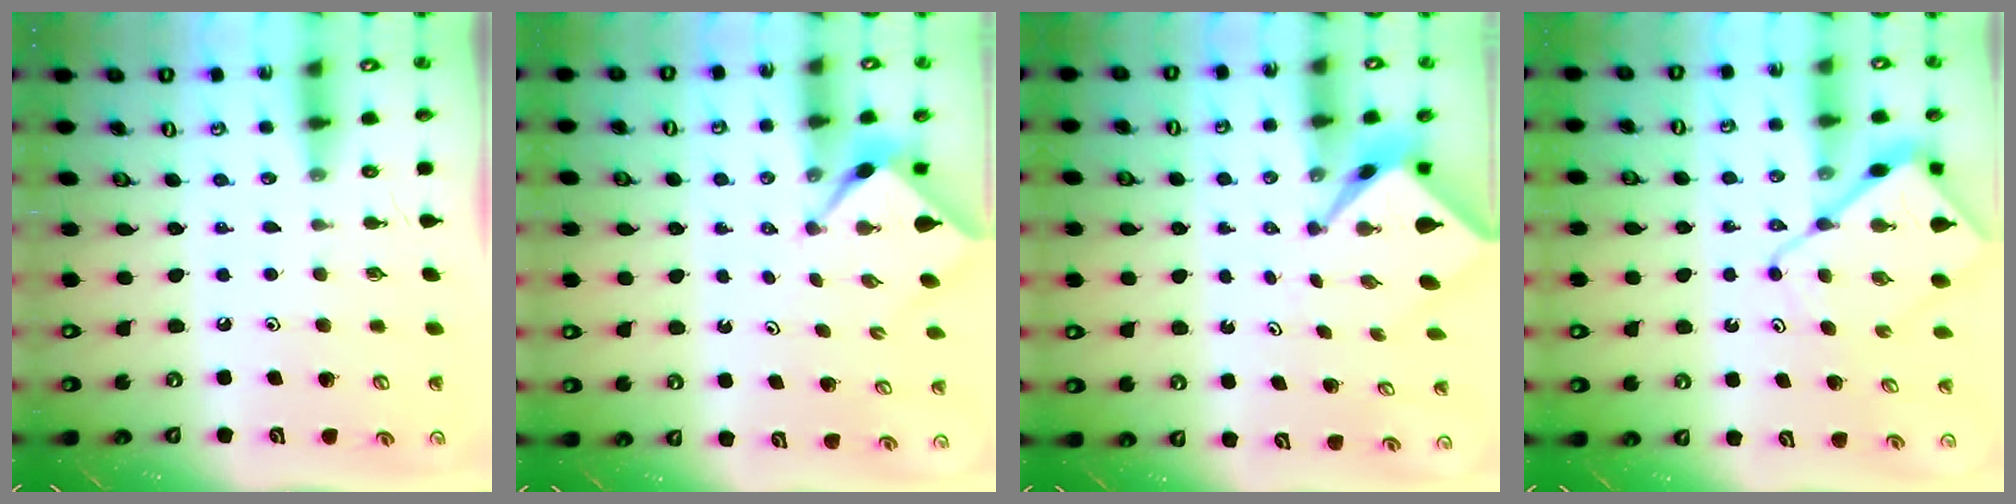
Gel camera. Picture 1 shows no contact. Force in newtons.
{"total": 2.2, "press": 2.2, "slide": 0.2}
{"total": 2.6, "press": 2.6, "slide": 0.2}
{"total": 9.7, "press": 9.7, "slide": 1.0}